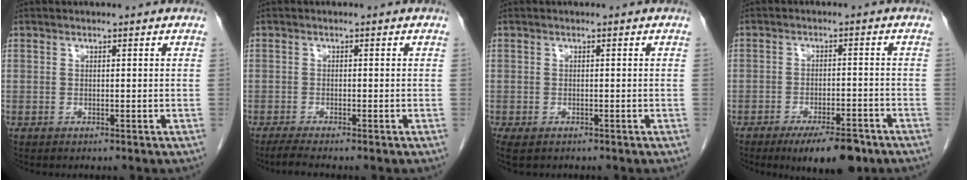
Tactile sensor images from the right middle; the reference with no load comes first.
{"total": 3.0, "force": [-2.5, -0.2, 1.7], "torque": [-0.034, -0.008, -0.042]}
{"total": 3.3, "force": [-2.4, 1.6, 1.7], "torque": [-0.031, -0.008, -0.036]}
{"total": 8.4, "force": [-6.0, 2.6, 5.4], "torque": [-0.071, -0.006, -0.088]}